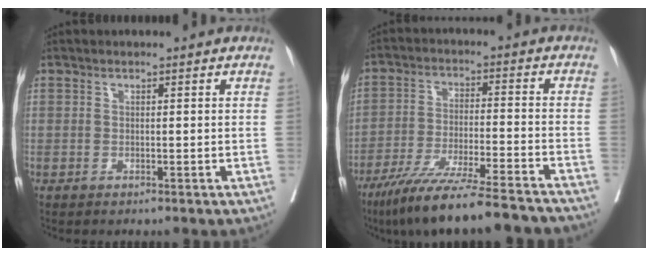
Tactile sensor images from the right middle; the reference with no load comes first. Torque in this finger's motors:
{"motor_torque": [1.03, -1.11, 0.55, 0.16]}